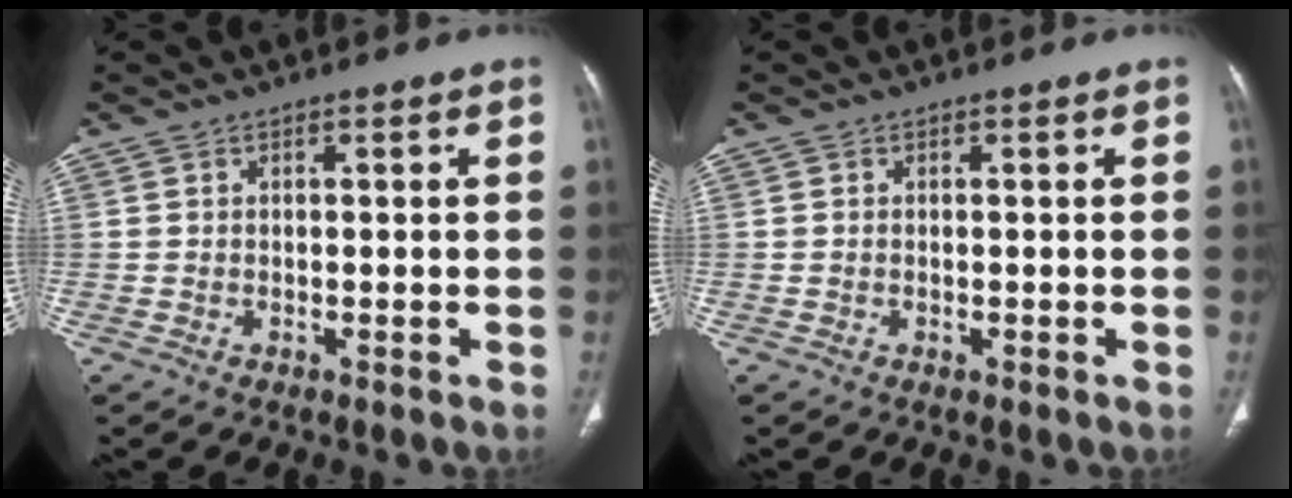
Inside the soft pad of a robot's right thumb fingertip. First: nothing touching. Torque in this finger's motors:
{"motor_torque": [0.18, -0.05, -0.11, -0.25, -0.04]}